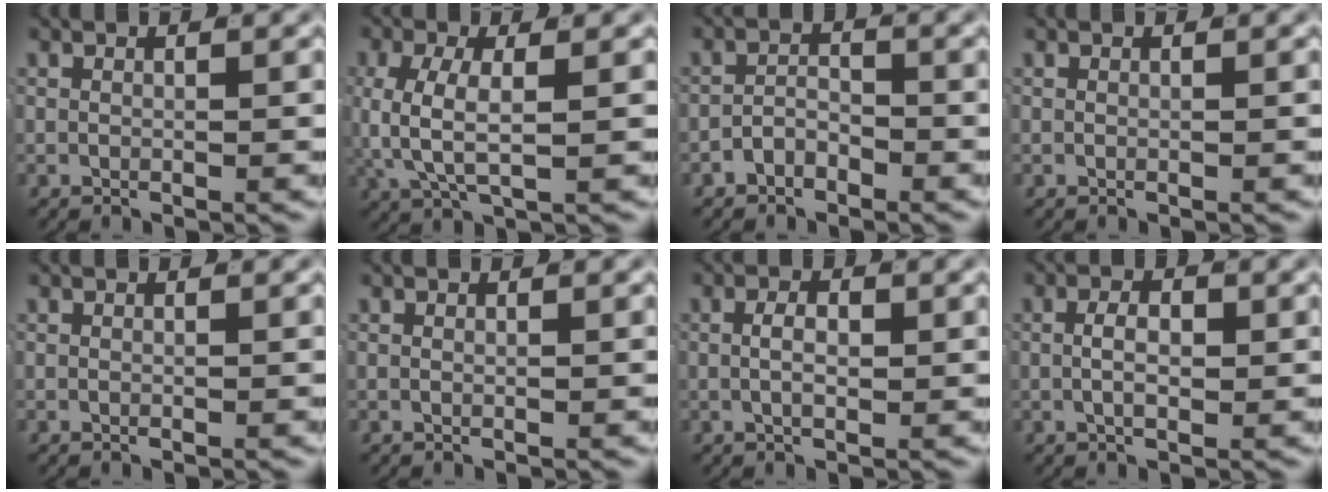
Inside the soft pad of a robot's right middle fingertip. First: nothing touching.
{"total": 4.6, "force": [0.2, 2.1, 4.0], "torque": [-0.092, -0.012, 0.015]}
{"total": 2.1, "force": [-1.7, 1.1, 0.5], "torque": [-0.001, 0.000, -0.035]}
{"total": 0.0}
{"total": 0.0}
{"total": 0.0}
{"total": 2.1, "force": [-0.1, 0.7, 2.0], "torque": [-0.024, 0.000, -0.005]}
{"total": 2.5, "force": [-0.2, 0.9, 2.3], "torque": [-0.027, -0.001, -0.005]}